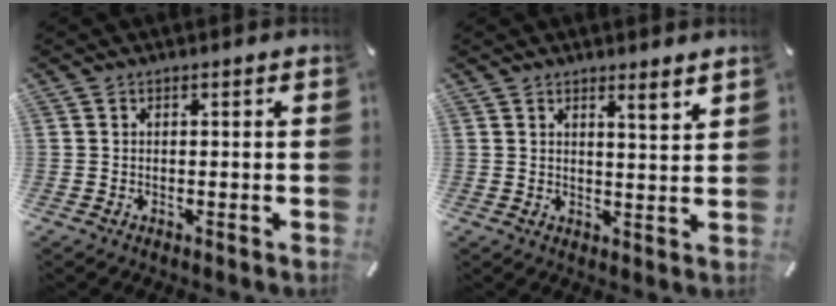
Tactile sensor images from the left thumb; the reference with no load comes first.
{"total": 3.4, "force": [3.0, -0.2, 1.5], "torque": [-0.028, -0.023, 0.051]}